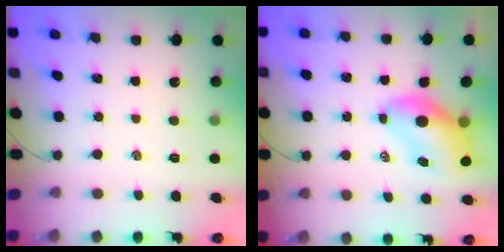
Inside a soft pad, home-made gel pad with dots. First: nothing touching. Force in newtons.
{"total": 8.2, "press": 7.8, "slide": 2.4}